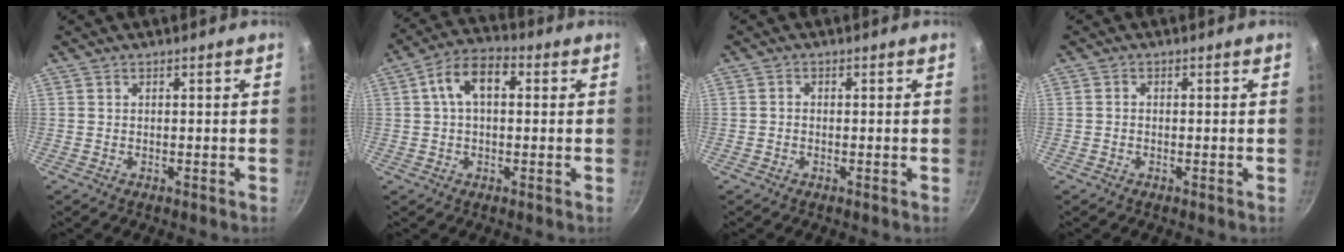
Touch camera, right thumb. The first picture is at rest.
{"total": 8.9, "force": [1.7, 5.3, 7.0], "torque": [-0.111, 0.027, 0.017]}
{"total": 0.9, "force": [-0.4, 0.7, 0.4], "torque": [-0.005, 0.003, -0.010]}
{"total": 0.7, "force": [-0.3, 0.5, 0.3], "torque": [-0.004, 0.003, -0.009]}